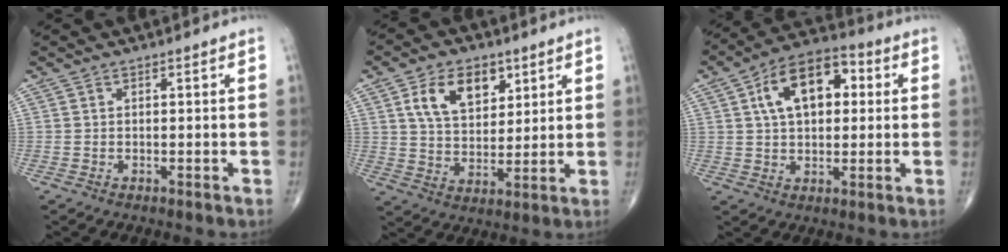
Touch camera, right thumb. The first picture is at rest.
{"total": 11.2, "force": [4.9, 7.1, 7.2], "torque": [-0.095, -0.019, 0.092]}
{"total": 13.8, "force": [3.4, 8.1, 10.6], "torque": [-0.153, 0.019, 0.046]}